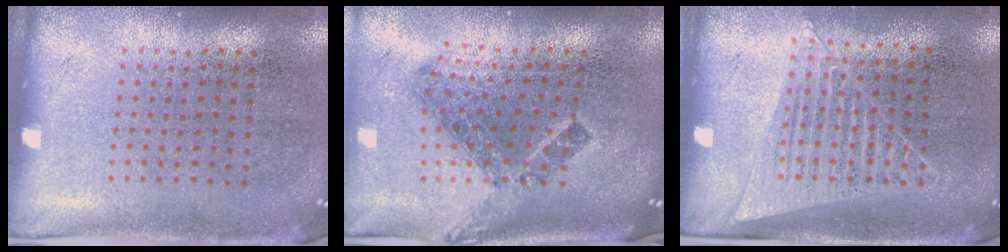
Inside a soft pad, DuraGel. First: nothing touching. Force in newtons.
{"total": 1.6, "press": 1.2, "slide": 1.1}
{"total": 1.4, "press": 1.3, "slide": 0.5}